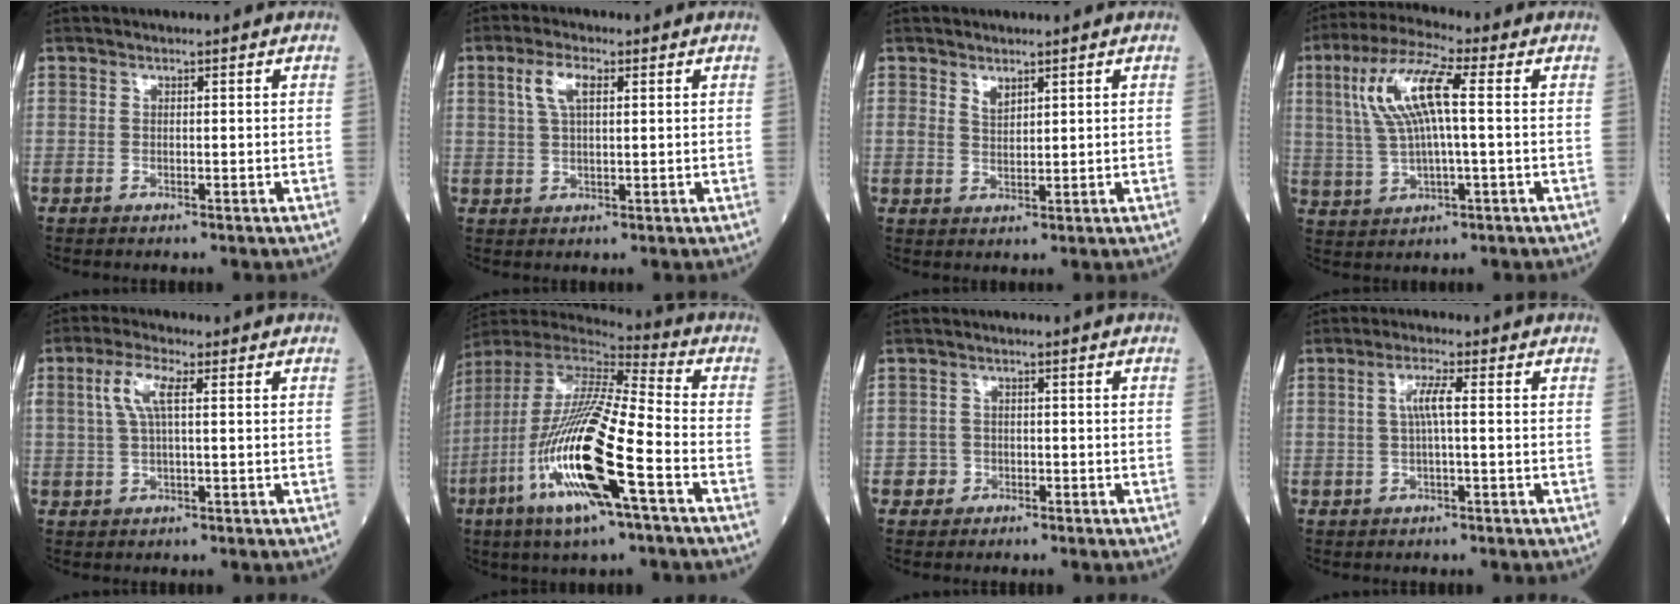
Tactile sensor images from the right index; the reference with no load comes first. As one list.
[{"total": 4.4, "force": [1.8, 1.6, 3.7], "torque": [-0.083, 0.013, 0.040]}, {"total": 2.0, "force": [1.5, 0.9, 0.9], "torque": [-0.018, -0.001, 0.035]}, {"total": 10.7, "force": [2.0, 1.8, 10.4], "torque": [-0.223, 0.020, 0.039]}, {"total": 4.7, "force": [1.4, 1.1, 4.4], "torque": [-0.103, 0.017, 0.033]}, {"total": 21.7, "force": [-7.7, 2.2, 20.2], "torque": [-0.443, -0.043, -0.149]}, {"total": 1.9, "force": [-1.0, 1.6, -0.2], "torque": [0.010, 0.011, -0.023]}, {"total": 3.3, "force": [0.3, 0.3, 3.3], "torque": [-0.067, 0.009, 0.006]}]